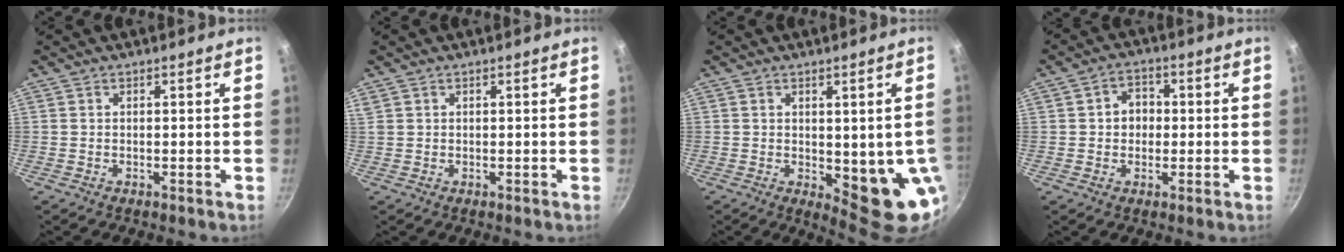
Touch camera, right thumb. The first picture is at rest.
{"total": 0.8, "force": [0.5, 0.6, 0.2], "torque": [-0.004, 0.005, 0.010]}
{"total": 10.8, "force": [-1.2, 3.9, 10.0], "torque": [-0.094, -0.014, -0.006]}
{"total": 5.0, "force": [0.1, 4.2, 2.6], "torque": [-0.010, 0.008, -0.002]}